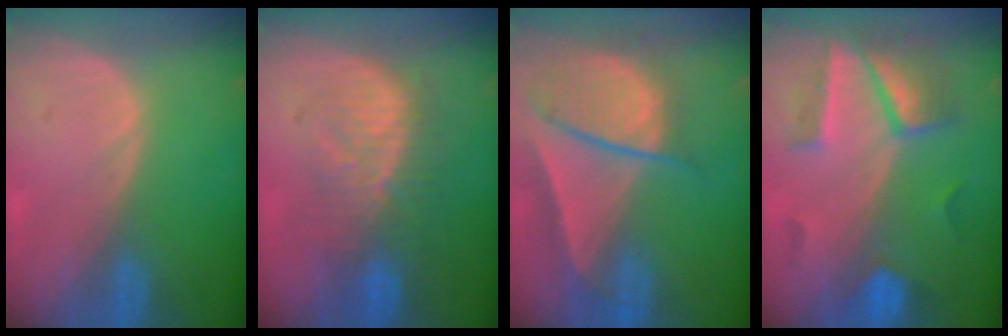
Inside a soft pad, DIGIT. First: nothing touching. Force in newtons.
{"total": 8.7, "press": 8.4, "slide": 2.2}
{"total": 9.4, "press": 8.1, "slide": 4.8}
{"total": 7.3, "press": 7.2, "slide": 0.7}